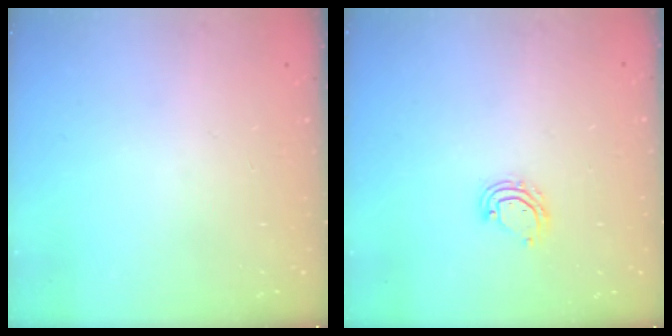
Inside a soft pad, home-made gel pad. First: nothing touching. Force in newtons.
{"total": 5.2, "press": 5.2, "slide": 0.4}